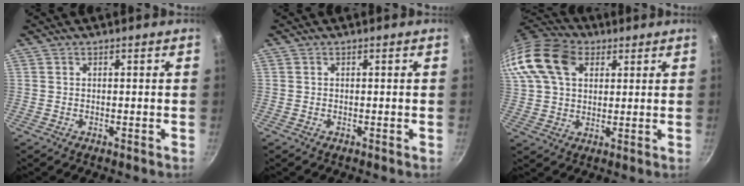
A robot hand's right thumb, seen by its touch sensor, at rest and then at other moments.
{"total": 0.0}
{"total": 20.6, "force": [7.9, 14.3, 12.5], "torque": [-0.273, 0.027, 0.135]}